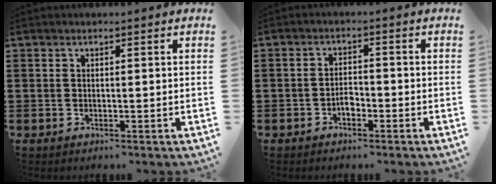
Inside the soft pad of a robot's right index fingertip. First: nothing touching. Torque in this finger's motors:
{"motor_torque": [1.10, 1.04, 0.08, 0.04]}